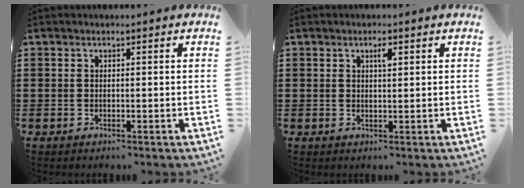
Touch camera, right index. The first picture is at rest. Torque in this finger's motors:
{"motor_torque": [0.07, -0.07, 0.03, 0.02]}